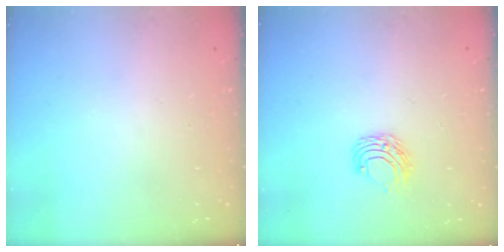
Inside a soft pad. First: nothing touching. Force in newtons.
{"total": 6.7, "press": 6.7, "slide": 0.5}